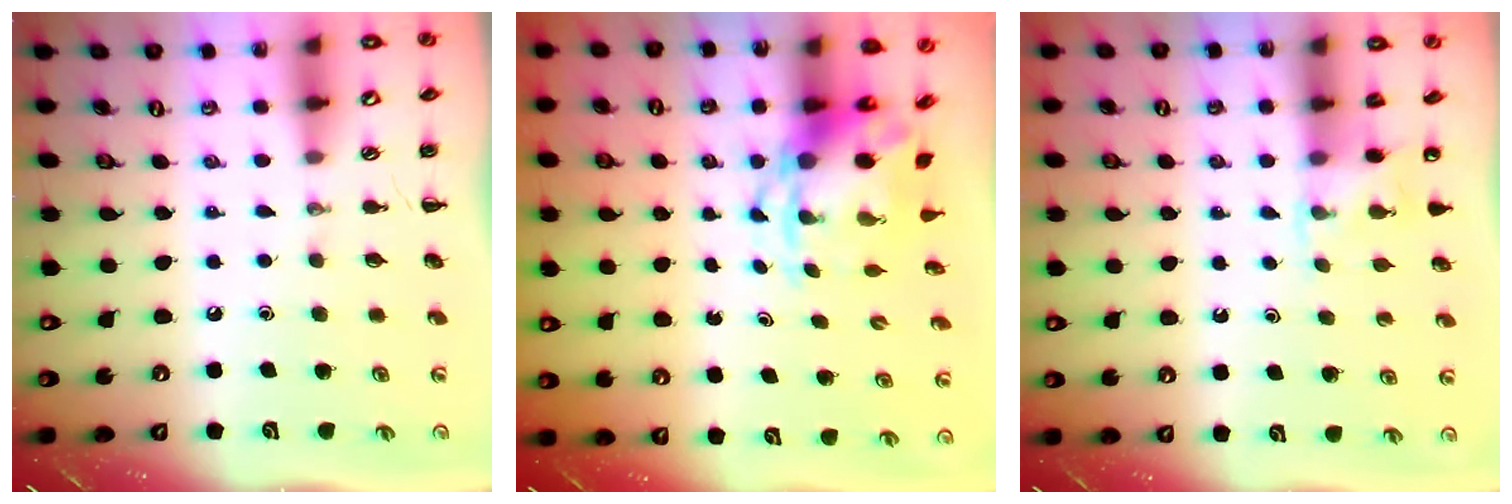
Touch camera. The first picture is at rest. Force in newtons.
{"total": 3.8, "press": 3.7, "slide": 0.8}
{"total": 4.4, "press": 4.1, "slide": 1.4}